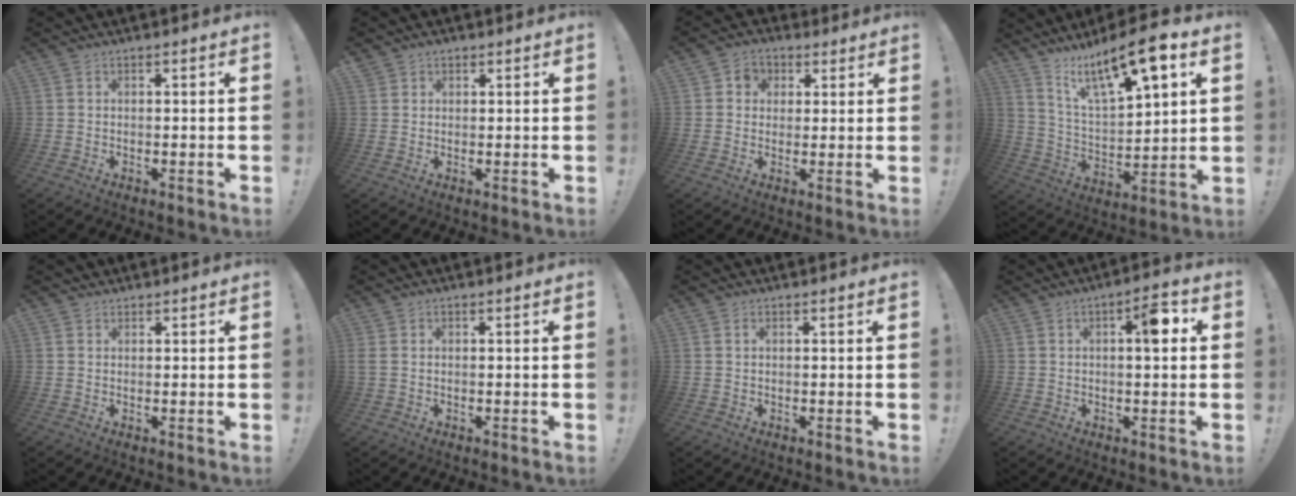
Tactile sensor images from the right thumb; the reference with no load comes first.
{"total": 1.8, "force": [1.2, 1.3, 0.1], "torque": [0.000, -0.004, 0.023]}
{"total": 5.3, "force": [0.9, 5.1, 1.2], "torque": [-0.011, 0.002, 0.019]}
{"total": 15.5, "force": [10.2, 4.0, 10.9], "torque": [-0.191, -0.064, 0.167]}
{"total": 1.2, "force": [0.9, 0.7, 0.1], "torque": [0.000, -0.003, 0.017]}
{"total": 1.1, "force": [0.3, 0.5, 0.9], "torque": [-0.022, 0.002, 0.007]}
{"total": 0.6, "force": [0.3, 0.3, 0.4], "torque": [-0.006, 0.000, 0.005]}
{"total": 6.9, "force": [1.7, 2.1, 6.3], "torque": [-0.085, 0.000, 0.017]}